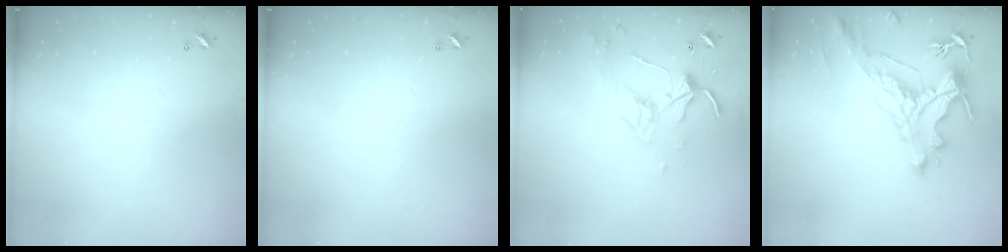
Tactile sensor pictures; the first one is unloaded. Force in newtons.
{"total": 0.0}
{"total": 3.7, "press": 3.7, "slide": 0.5}
{"total": 2.9, "press": 2.6, "slide": 1.5}